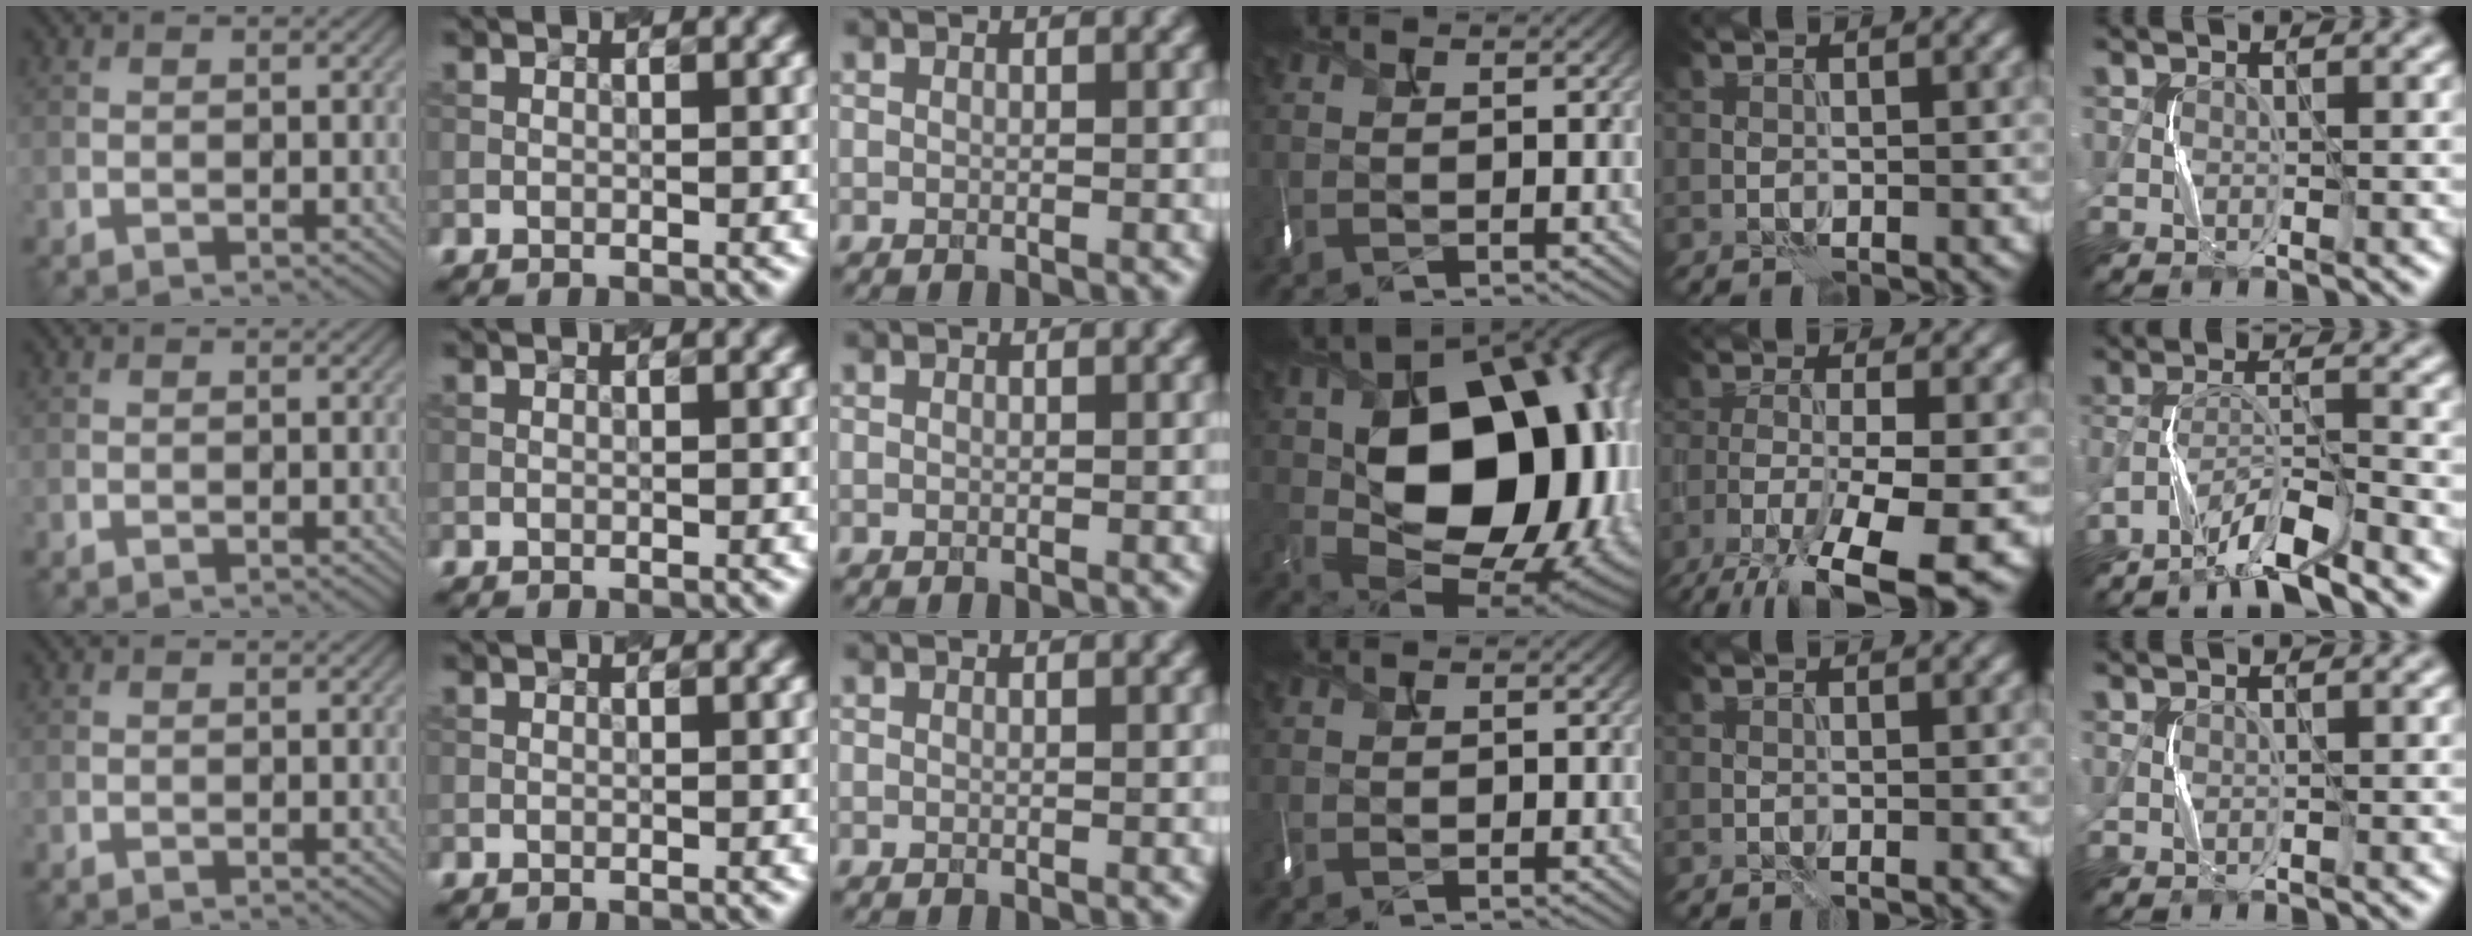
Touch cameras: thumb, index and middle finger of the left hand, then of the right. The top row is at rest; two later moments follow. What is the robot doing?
{"motion": "shake", "object": "tambourine"}